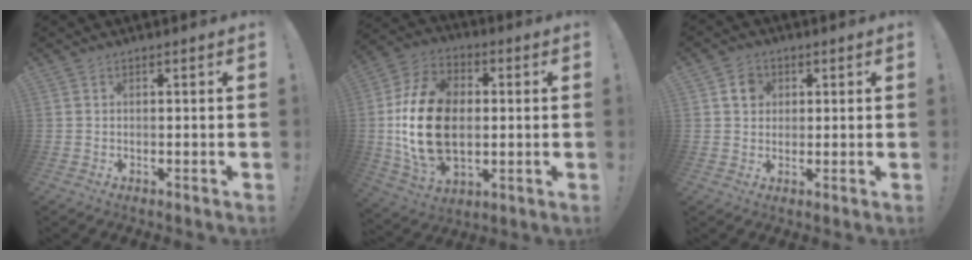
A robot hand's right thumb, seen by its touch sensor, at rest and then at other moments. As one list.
[{"total": 22.8, "force": [-0.5, 15.6, 16.6], "torque": [-0.312, 0.015, 0.004]}, {"total": 5.1, "force": [2.0, 4.3, 1.9], "torque": [-0.026, 0.001, 0.036]}]